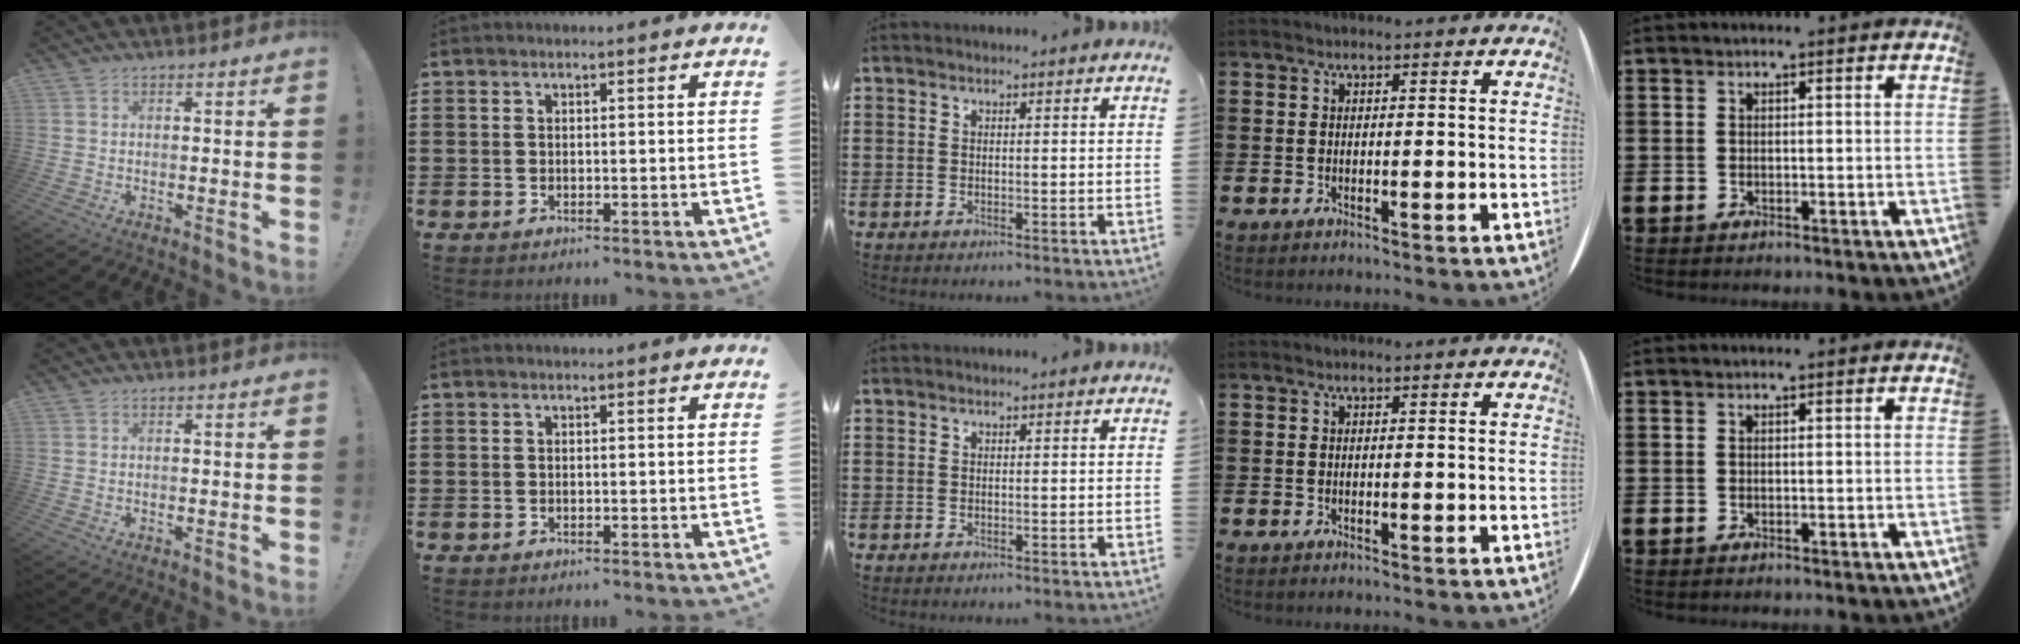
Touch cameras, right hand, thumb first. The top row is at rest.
{}